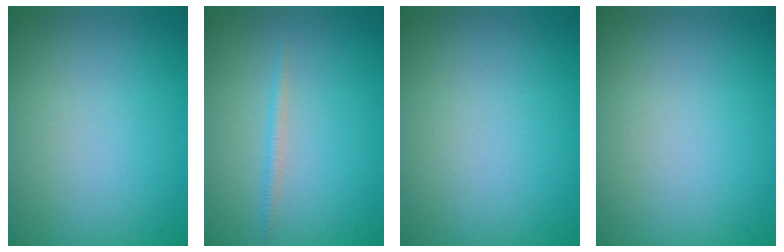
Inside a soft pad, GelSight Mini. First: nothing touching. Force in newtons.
{"total": 0.7, "press": 0.7, "slide": 0.1}
{"total": 0.0}
{"total": 0.0}